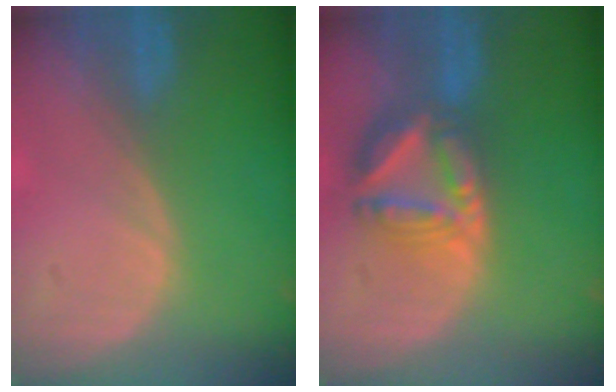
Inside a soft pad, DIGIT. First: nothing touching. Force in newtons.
{"total": 8.3, "press": 7.1, "slide": 4.2}